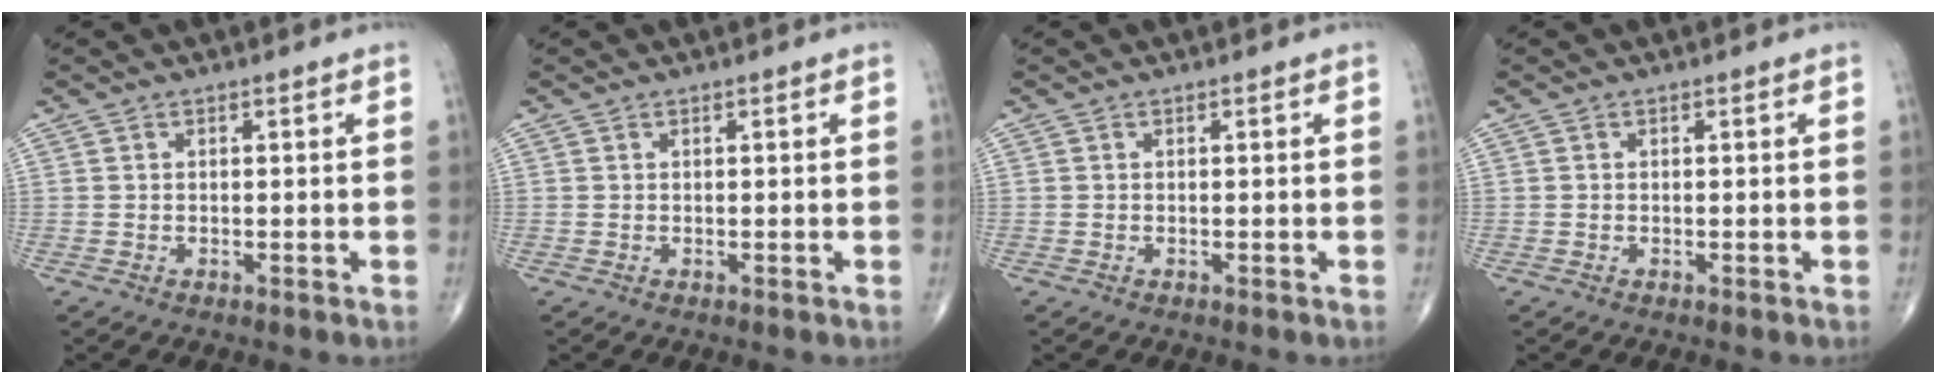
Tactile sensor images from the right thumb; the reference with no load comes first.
{"total": 0.0}
{"total": 0.0}
{"total": 0.0}